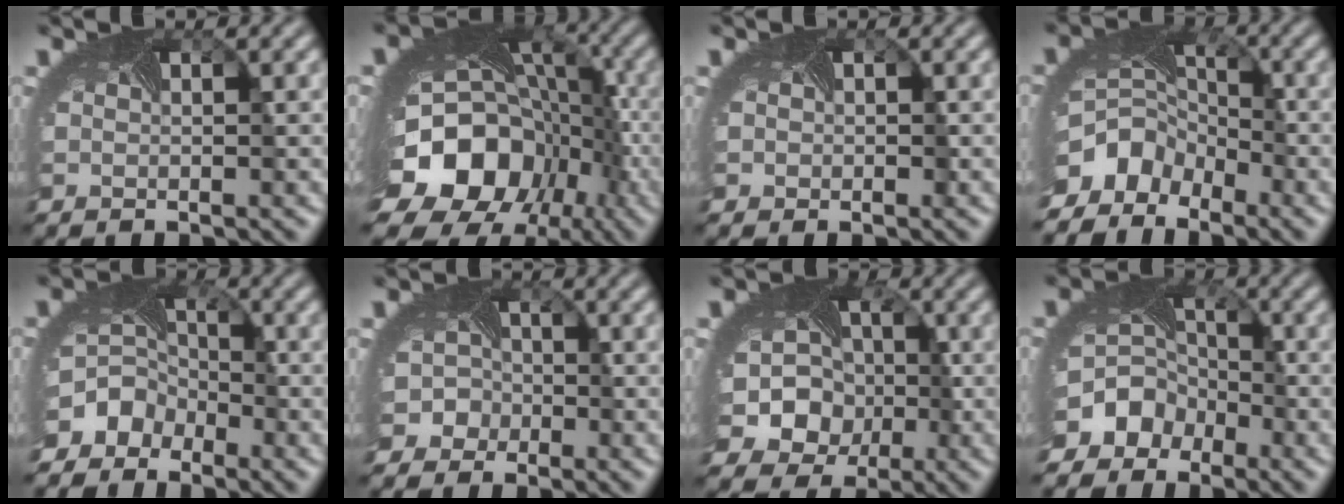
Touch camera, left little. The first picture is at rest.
{"total": 17.5, "force": [-6.3, 13.3, 9.4], "torque": [-0.192, -0.025, -0.093]}
{"total": 1.3, "force": [0.0, 1.2, 0.4], "torque": [0.005, -0.001, -0.002]}
{"total": 7.5, "force": [-4.9, 5.1, 2.4], "torque": [-0.053, -0.009, -0.081]}
{"total": 6.0, "force": [-3.8, 4.5, 1.4], "torque": [-0.013, -0.007, -0.057]}
{"total": 4.8, "force": [-2.7, 4.0, 0.4], "torque": [0.018, 0.000, -0.048]}
{"total": 13.3, "force": [-2.4, 11.5, 6.2], "torque": [-0.127, -0.013, -0.058]}
{"total": 7.8, "force": [-4.3, 6.1, 2.0], "torque": [-0.038, -0.012, -0.072]}